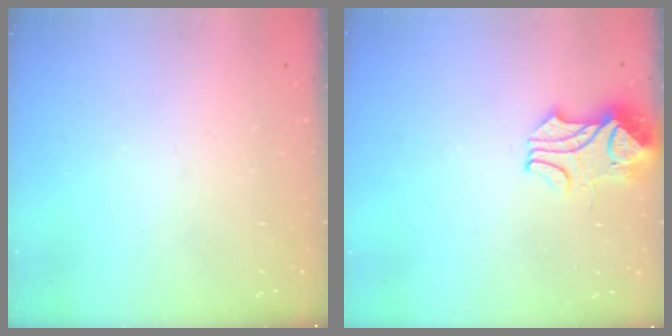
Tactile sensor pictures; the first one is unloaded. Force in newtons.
{"total": 2.5, "press": 2.4, "slide": 0.8}